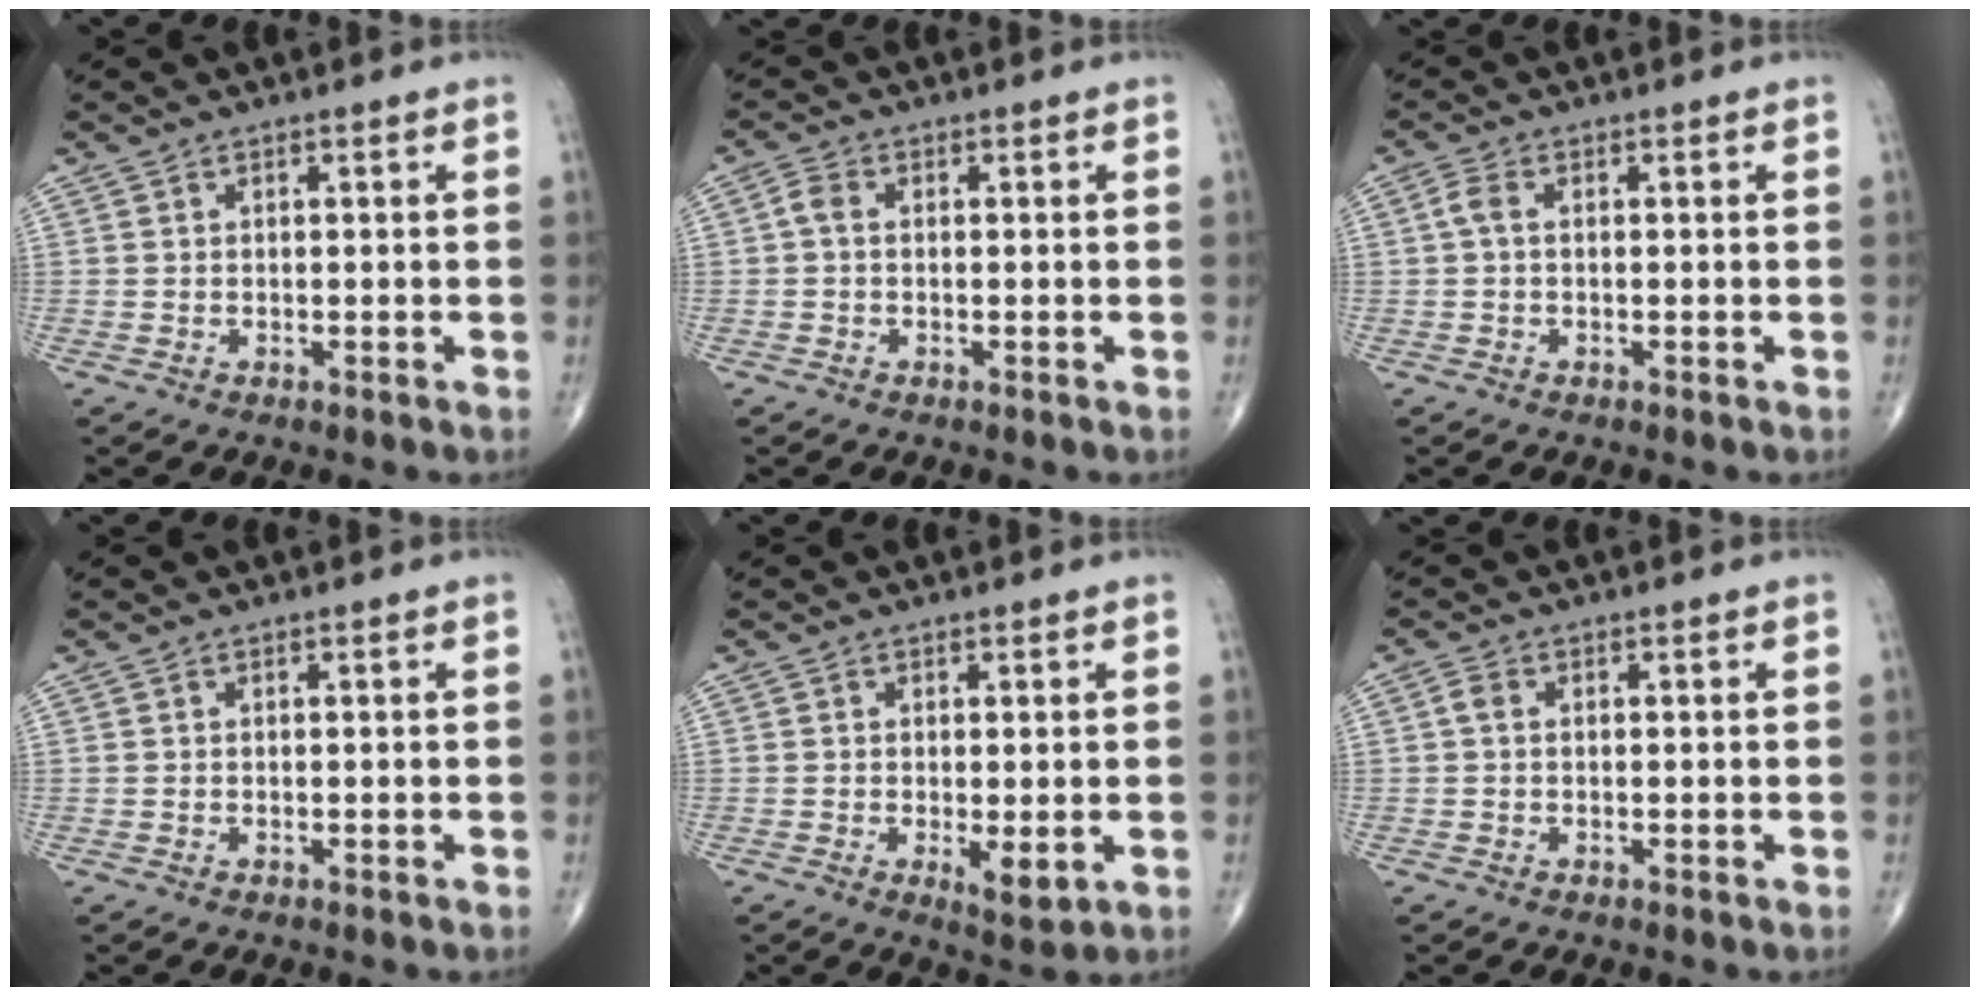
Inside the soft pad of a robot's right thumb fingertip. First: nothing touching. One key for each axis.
{"total": 2.0, "fx": -0.1, "fy": 1.3, "fz": 1.5, "tx": -0.029, "ty": 0.004, "tz": -0.006}
{"total": 2.1, "fx": 0.1, "fy": 1.1, "fz": 1.8, "tx": -0.042, "ty": 0.006, "tz": -0.002}
{"total": 0.0}
{"total": 4.0, "fx": -0.7, "fy": 1.4, "fz": 3.7, "tx": -0.056, "ty": -0.014, "tz": -0.006}
{"total": 1.5, "fx": 0.1, "fy": 1.0, "fz": 1.0, "tx": -0.018, "ty": 0.004, "tz": 0.000}